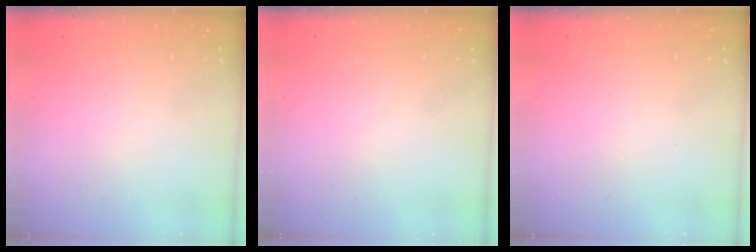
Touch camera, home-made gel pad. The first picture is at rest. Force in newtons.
{"total": 0.0}
{"total": 0.0}